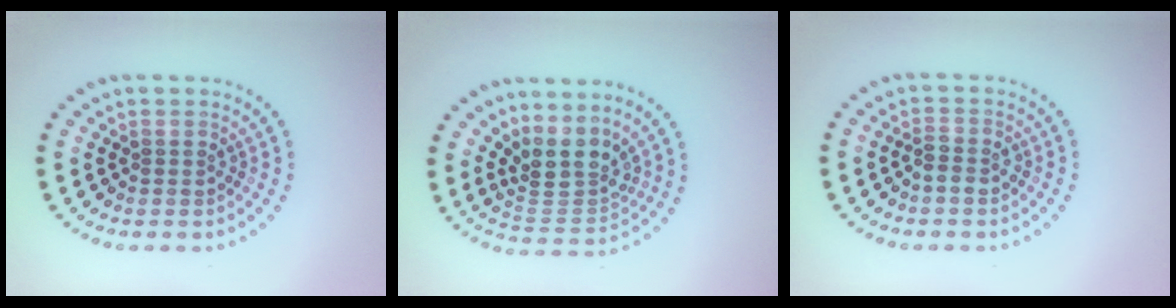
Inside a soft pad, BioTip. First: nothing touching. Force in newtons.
{"total": 3.9, "press": 2.9, "slide": 2.5}
{"total": 1.4, "press": 1.3, "slide": 0.6}